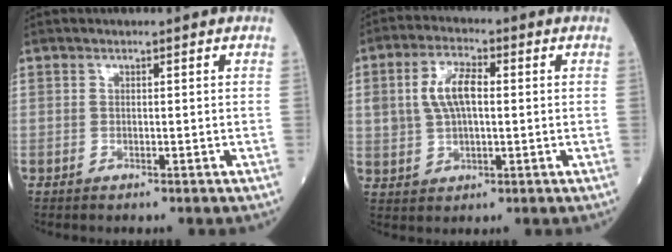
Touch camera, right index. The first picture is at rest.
{"total": 7.3, "force": [1.1, 3.4, 6.3], "torque": [-0.133, 0.015, 0.024]}